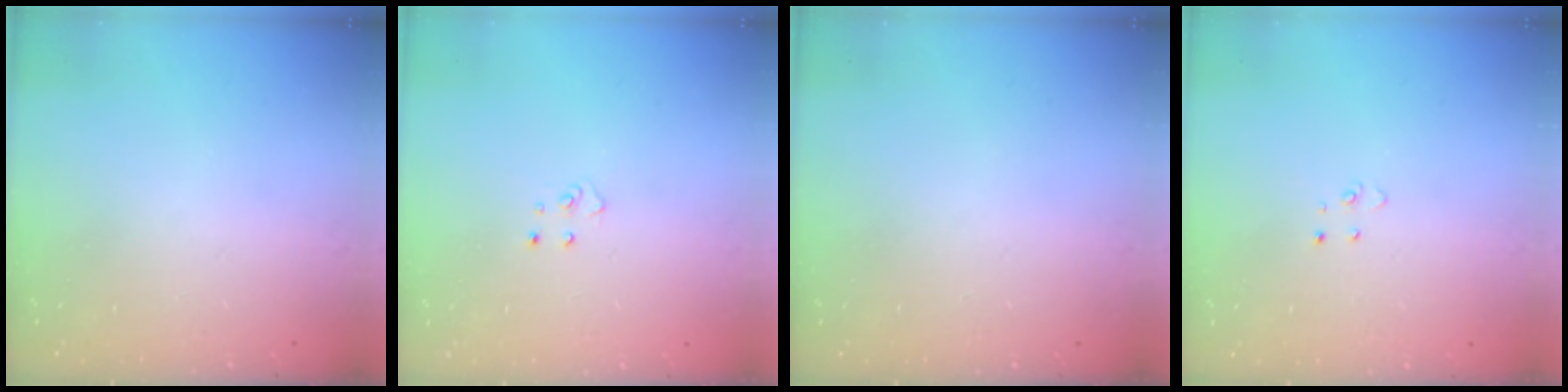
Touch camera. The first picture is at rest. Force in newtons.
{"total": 4.7, "press": 4.6, "slide": 0.4}
{"total": 0.0}
{"total": 2.6, "press": 2.6, "slide": 0.2}